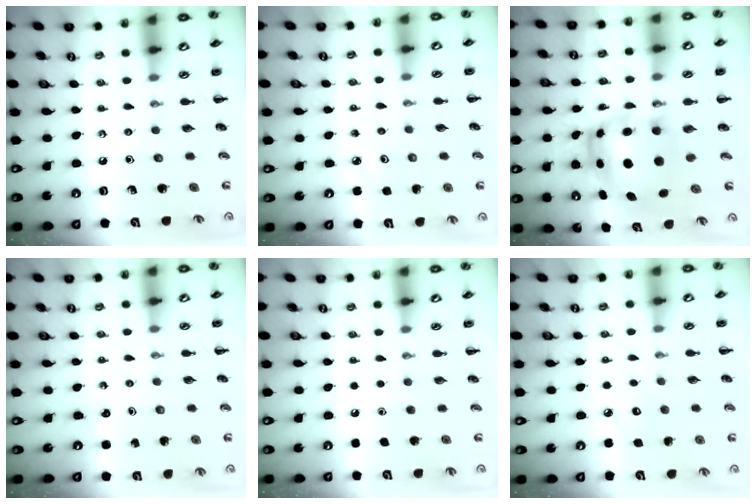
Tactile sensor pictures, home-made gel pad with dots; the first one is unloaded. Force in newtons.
{"total": 2.7, "press": 2.5, "slide": 0.8}
{"total": 7.0, "press": 6.8, "slide": 1.7}
{"total": 2.8, "press": 2.6, "slide": 0.9}
{"total": 1.8, "press": 1.8, "slide": 0.1}
{"total": 6.2, "press": 6.0, "slide": 1.8}